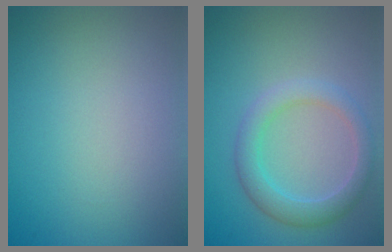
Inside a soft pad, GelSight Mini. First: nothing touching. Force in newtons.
{"total": 3.1, "press": 3.1, "slide": 0.0}